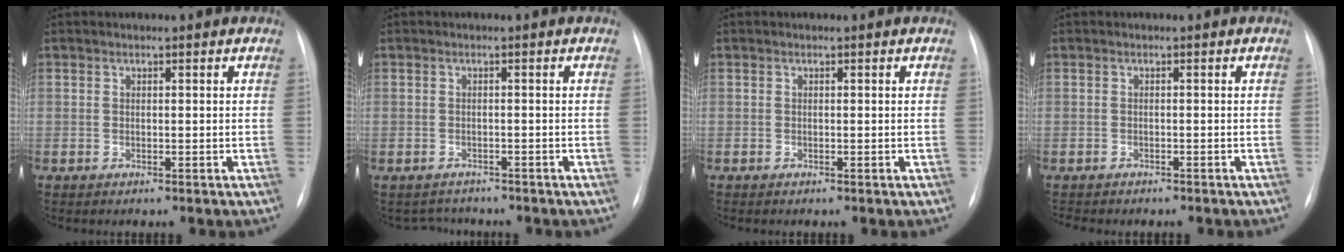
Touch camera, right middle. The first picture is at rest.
{"total": 2.5, "force": [-2.3, 0.7, -0.5], "torque": [0.004, -0.005, -0.033]}
{"total": 0.0}
{"total": 4.7, "force": [-4.1, 1.3, 1.9], "torque": [-0.032, -0.007, -0.051]}